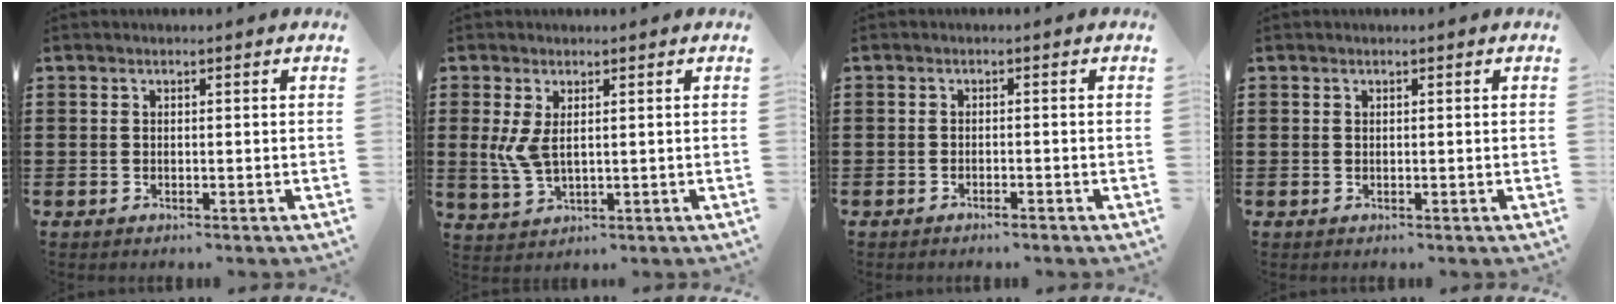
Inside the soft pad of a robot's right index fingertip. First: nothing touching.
{"total": 4.8, "force": [1.2, 2.2, 4.1], "torque": [-0.106, -0.003, 0.015]}
{"total": 0.9, "force": [-0.9, 0.0, 0.3], "torque": [-0.009, -0.002, -0.017]}
{"total": 0.0}